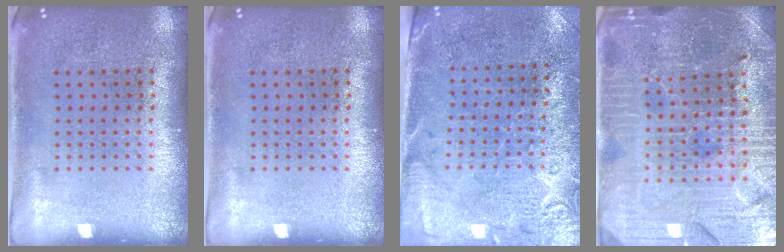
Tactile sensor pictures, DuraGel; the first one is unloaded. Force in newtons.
{"total": 0.0}
{"total": 2.8, "press": 2.5, "slide": 1.3}
{"total": 3.9, "press": 3.8, "slide": 0.9}